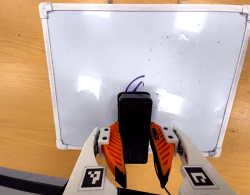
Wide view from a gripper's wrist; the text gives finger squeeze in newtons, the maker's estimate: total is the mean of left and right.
{"total": 9.0, "left": 6.8, "right": 11.3}